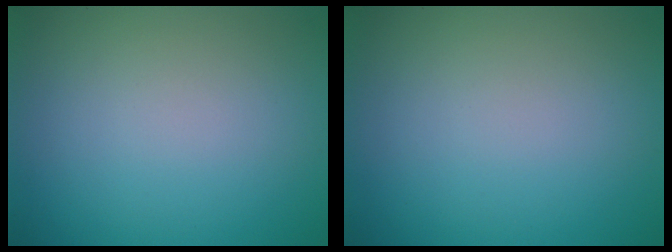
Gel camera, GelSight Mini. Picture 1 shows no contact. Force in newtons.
{"total": 0.0}